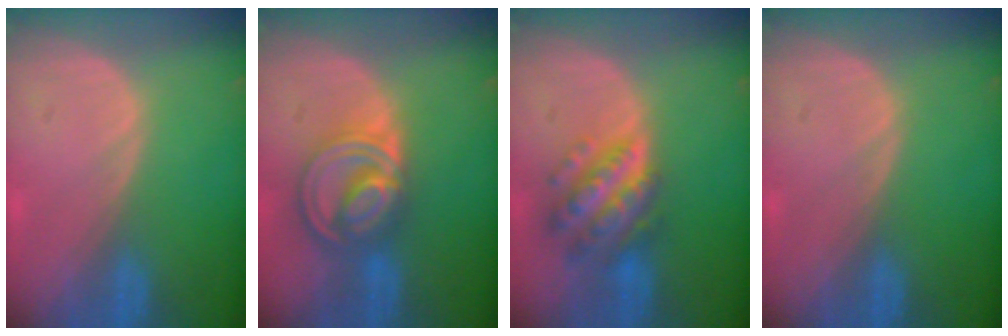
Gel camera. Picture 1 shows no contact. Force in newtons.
{"total": 8.7, "press": 7.4, "slide": 4.6}
{"total": 7.5, "press": 7.5, "slide": 0.5}
{"total": 0.0}